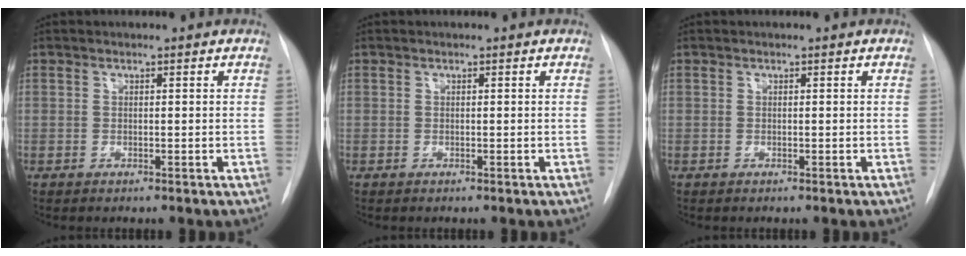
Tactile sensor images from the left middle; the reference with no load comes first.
{"total": 0.0}
{"total": 0.0}